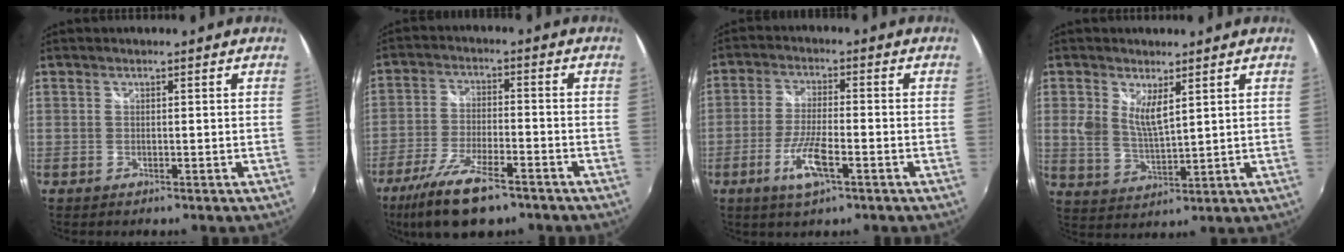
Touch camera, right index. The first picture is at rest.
{"total": 13.6, "force": [-9.4, 4.2, 8.9], "torque": [-0.199, -0.031, -0.170]}
{"total": 7.8, "force": [-3.5, 1.7, 6.8], "torque": [-0.144, -0.008, -0.068]}
{"total": 6.0, "force": [2.4, 2.6, 4.9], "torque": [-0.095, -0.009, 0.050]}